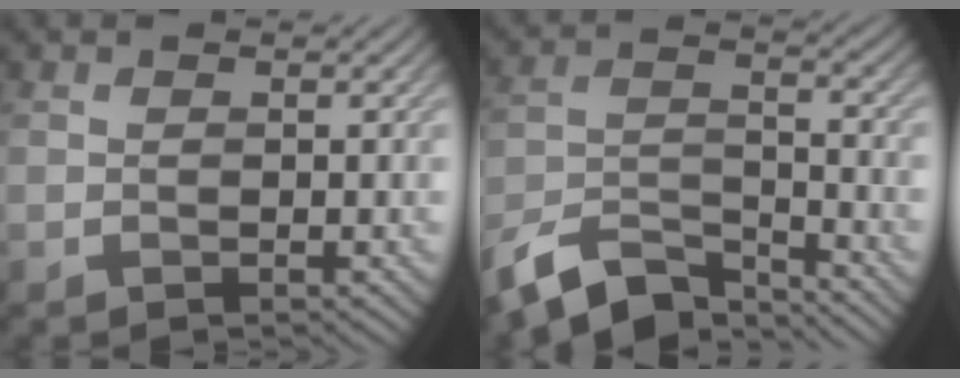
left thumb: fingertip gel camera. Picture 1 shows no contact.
{"total": 9.1, "force": [-7.8, 2.5, 3.9], "torque": [-0.079, -0.005, -0.156]}